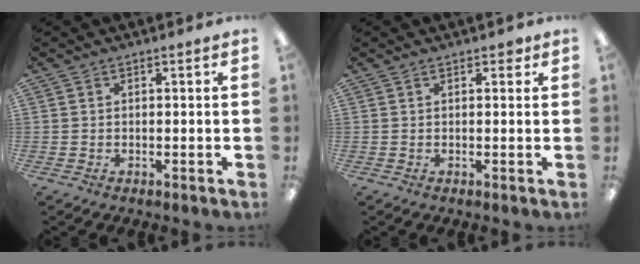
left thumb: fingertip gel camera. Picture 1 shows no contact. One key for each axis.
{"total": 1.6, "fx": 0.8, "fy": 0.9, "fz": 1.1, "tx": -0.007, "ty": -0.005, "tz": 0.010}